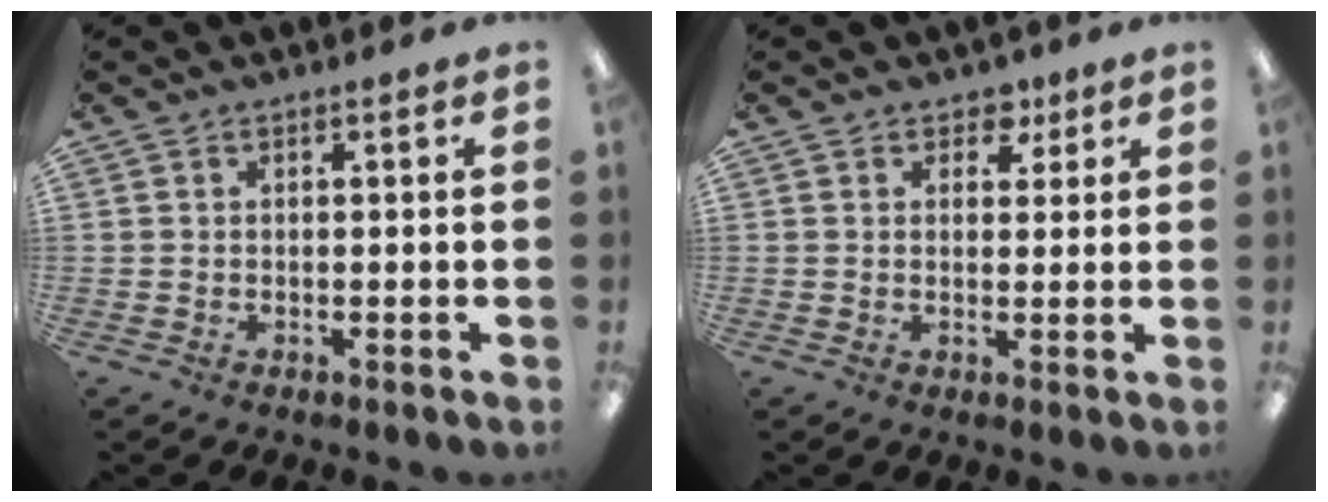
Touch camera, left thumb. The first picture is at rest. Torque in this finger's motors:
{"motor_torque": [-0.09, 0.02, -0.04, -0.15, 0.02]}